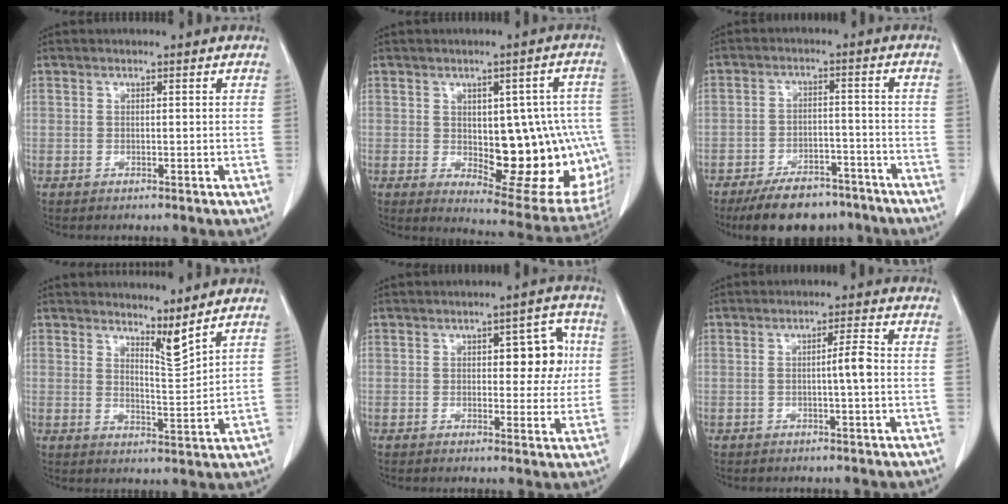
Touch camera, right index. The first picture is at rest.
{"total": 19.3, "force": [-2.3, 7.7, 17.5], "torque": [-0.152, 0.020, 0.001]}
{"total": 11.3, "force": [-9.1, 5.0, 4.4], "torque": [-0.058, 0.009, -0.139]}
{"total": 4.0, "force": [3.6, -0.2, 1.8], "torque": [-0.034, -0.023, 0.068]}
{"total": 6.0, "force": [1.1, 2.3, 5.4], "torque": [-0.062, 0.013, 0.014]}
{"total": 3.2, "force": [-0.3, -0.1, 3.2], "torque": [-0.053, 0.002, -0.005]}